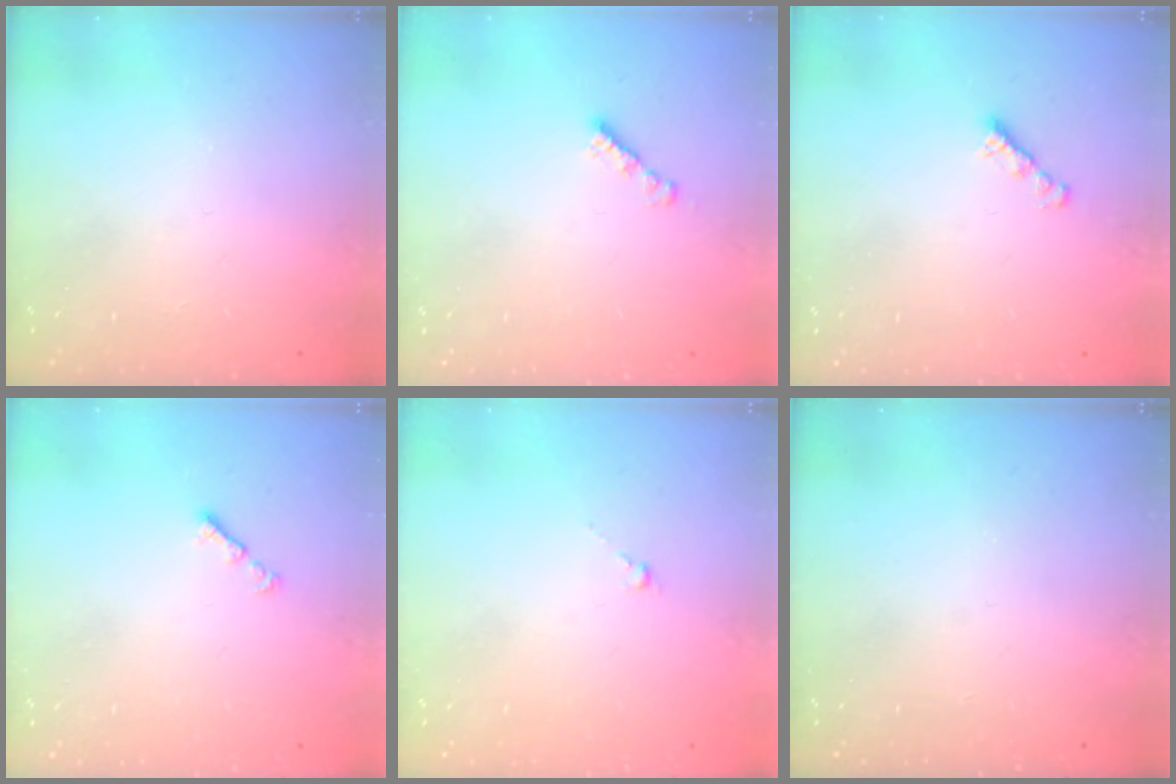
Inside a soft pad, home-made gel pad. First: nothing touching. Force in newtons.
{"total": 2.3, "press": 2.3, "slide": 0.2}
{"total": 2.7, "press": 2.6, "slide": 0.7}
{"total": 1.3, "press": 1.2, "slide": 0.5}
{"total": 0.5, "press": 0.3, "slide": 0.4}
{"total": 0.0}